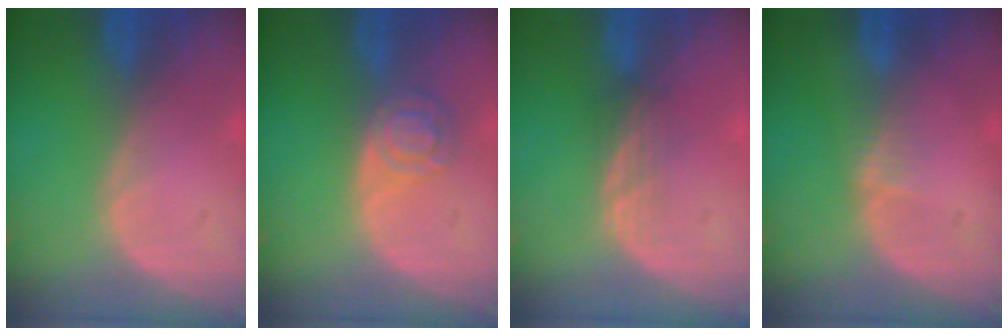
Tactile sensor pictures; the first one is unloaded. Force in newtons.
{"total": 5.1, "press": 4.4, "slide": 2.5}
{"total": 2.3, "press": 2.2, "slide": 0.5}
{"total": 1.3, "press": 1.3, "slide": 0.2}